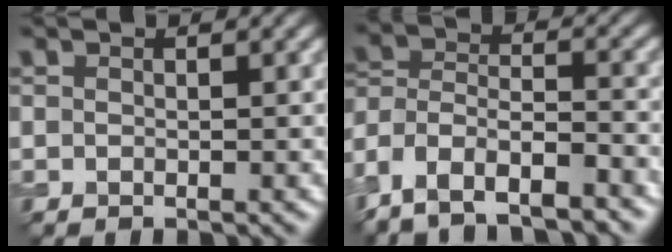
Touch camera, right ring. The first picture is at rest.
{"total": 8.2, "force": [-6.9, 3.0, 3.3], "torque": [-0.058, 0.001, -0.119]}